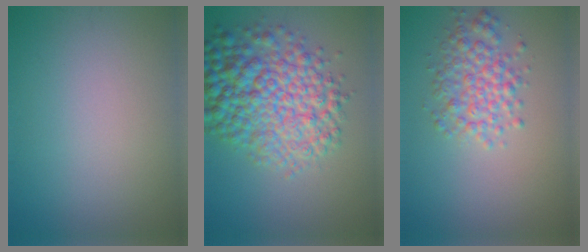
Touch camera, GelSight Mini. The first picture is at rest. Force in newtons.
{"total": 9.1, "press": 9.1, "slide": 0.2}
{"total": 3.7, "press": 3.7, "slide": 0.1}